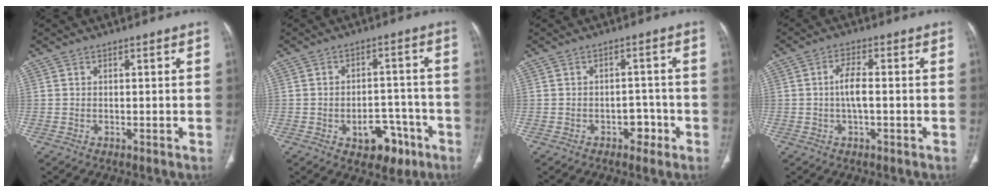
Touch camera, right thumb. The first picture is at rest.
{"total": 9.2, "force": [-4.3, 5.9, 5.6], "torque": [-0.044, 0.041, -0.050]}
{"total": 3.5, "force": [-1.8, 2.5, 1.8], "torque": [-0.004, 0.019, -0.024]}
{"total": 4.2, "force": [-0.3, 1.5, 4.0], "torque": [-0.087, 0.007, -0.010]}